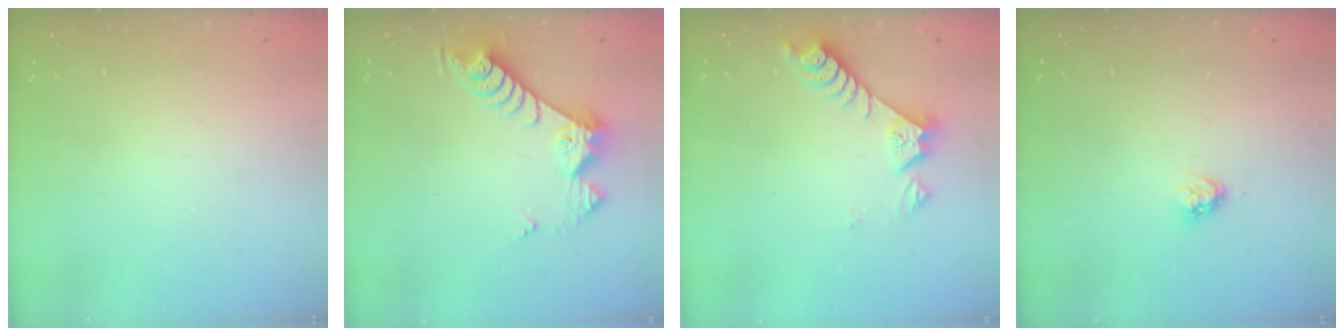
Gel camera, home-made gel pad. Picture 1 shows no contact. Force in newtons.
{"total": 9.6, "press": 9.5, "slide": 0.7}
{"total": 7.4, "press": 7.4, "slide": 0.4}
{"total": 3.3, "press": 3.3, "slide": 0.3}